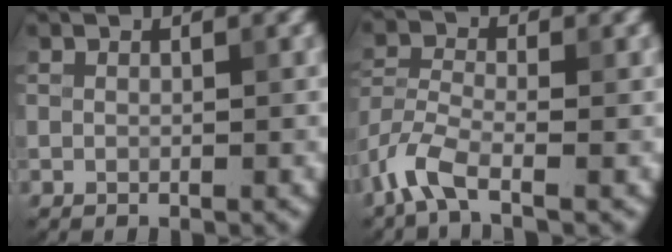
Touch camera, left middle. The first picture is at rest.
{"total": 4.3, "force": [-2.9, 1.5, 2.9], "torque": [-0.071, -0.007, -0.074]}